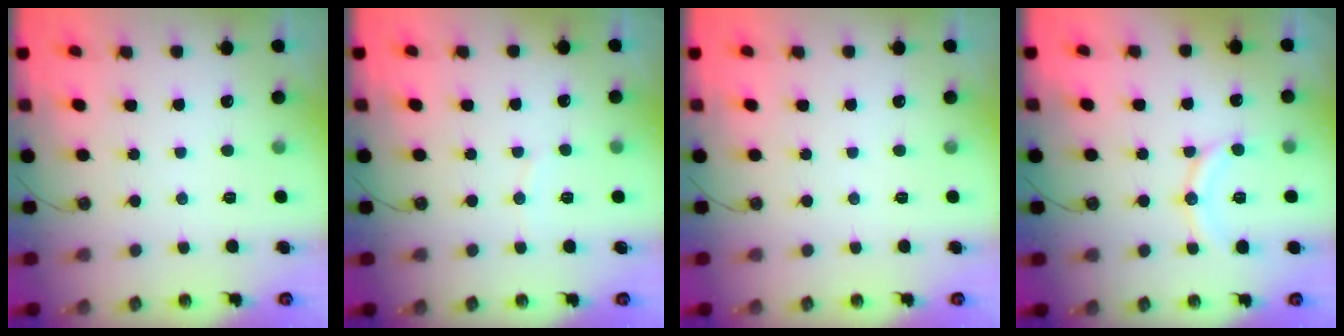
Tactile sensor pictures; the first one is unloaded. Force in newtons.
{"total": 4.4, "press": 4.3, "slide": 0.5}
{"total": 0.0}
{"total": 11.8, "press": 11.7, "slide": 1.2}